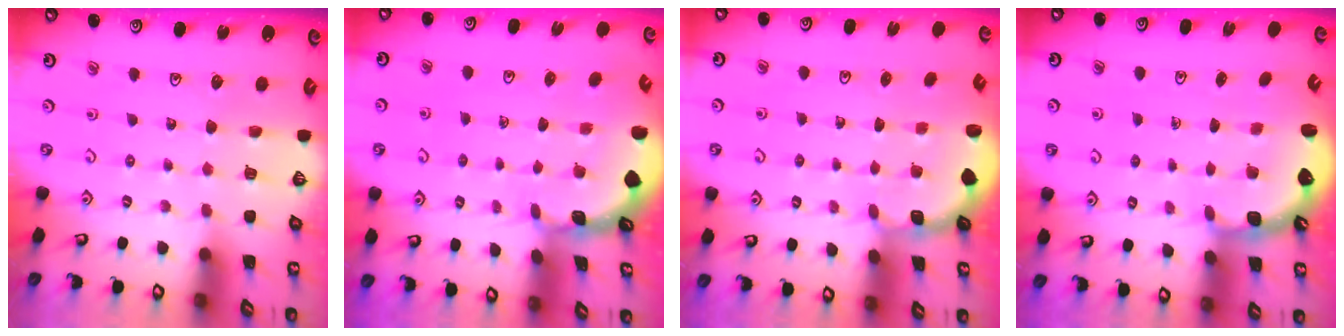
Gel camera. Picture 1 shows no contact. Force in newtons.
{"total": 1.3, "press": 1.3, "slide": 0.1}
{"total": 2.0, "press": 1.8, "slide": 0.8}
{"total": 2.7, "press": 2.0, "slide": 1.9}